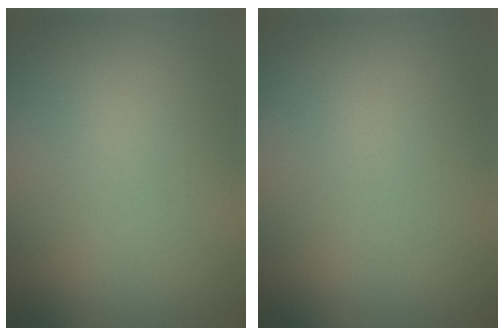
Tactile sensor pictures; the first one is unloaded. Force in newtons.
{"total": 0.0}